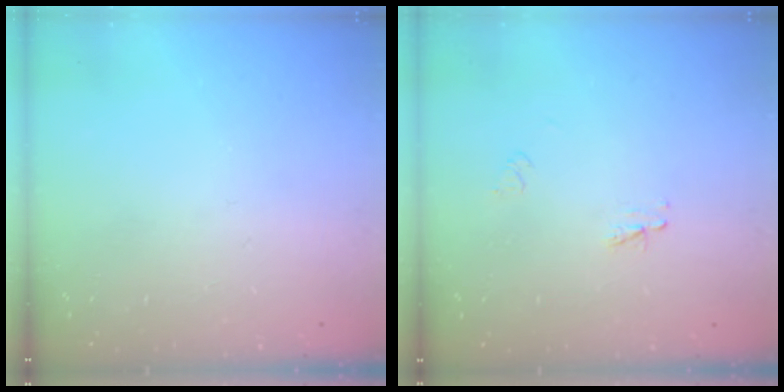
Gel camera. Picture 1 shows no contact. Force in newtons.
{"total": 2.3, "press": 2.2, "slide": 0.2}